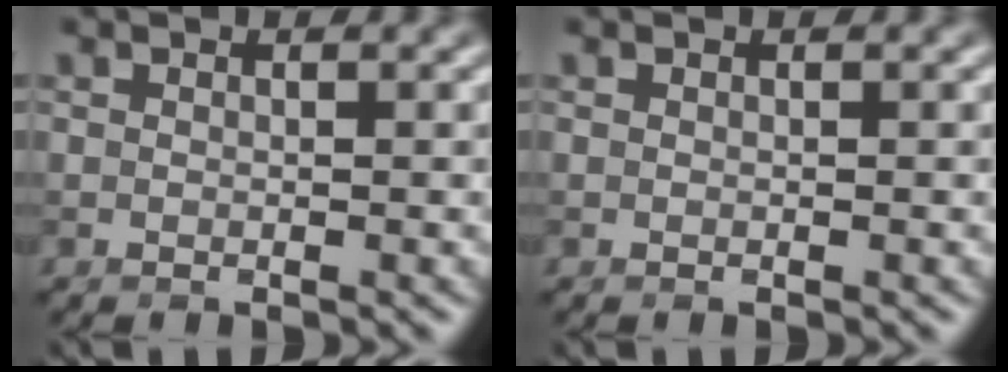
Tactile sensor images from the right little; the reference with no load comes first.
{"total": 0.0}